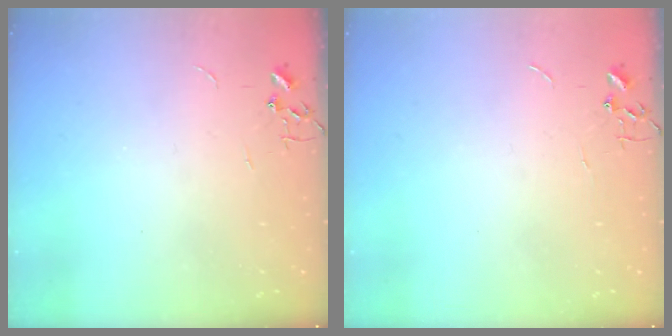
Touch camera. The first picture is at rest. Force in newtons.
{"total": 0.0}